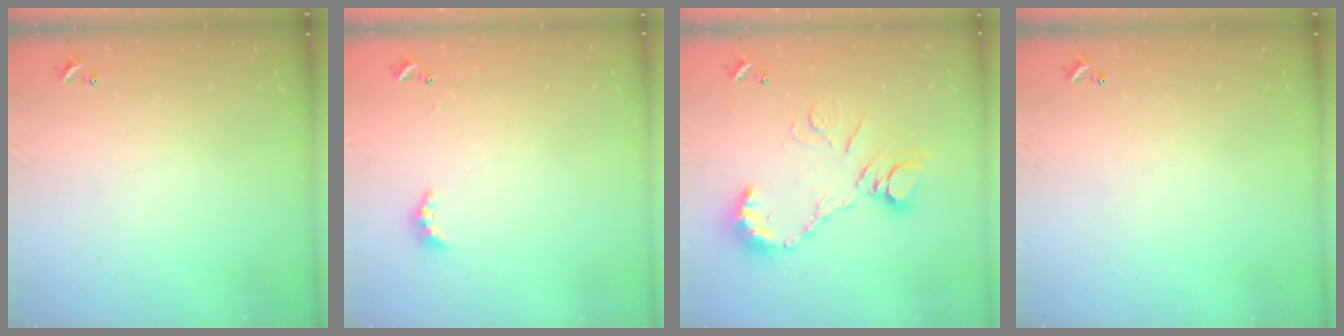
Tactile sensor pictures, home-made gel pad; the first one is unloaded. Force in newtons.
{"total": 3.9, "press": 3.8, "slide": 0.7}
{"total": 14.6, "press": 14.4, "slide": 1.8}
{"total": 0.0}